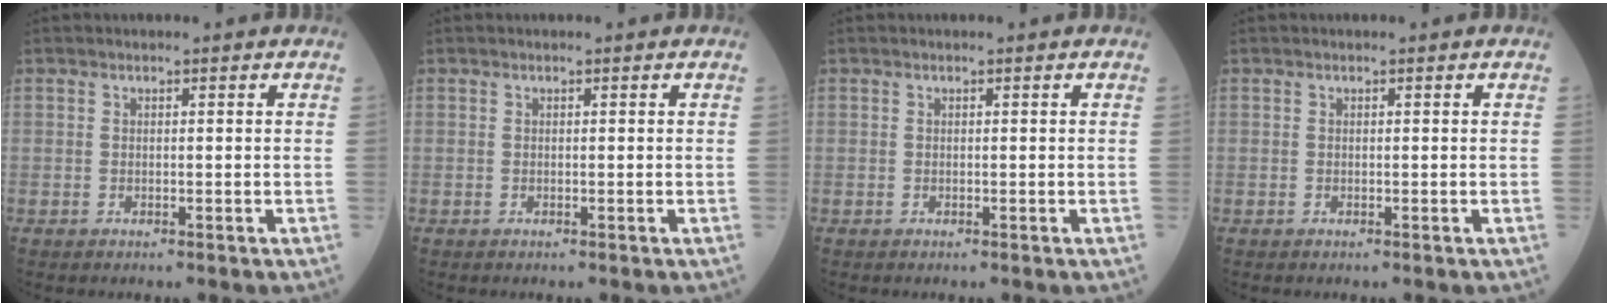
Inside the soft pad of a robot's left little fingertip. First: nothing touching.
{"total": 0.0}
{"total": 0.0}
{"total": 0.0}